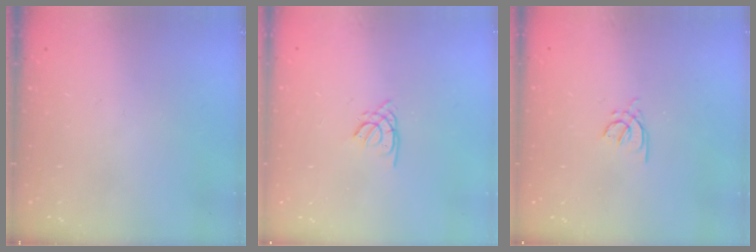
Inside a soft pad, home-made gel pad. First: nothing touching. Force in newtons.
{"total": 1.3, "press": 1.3, "slide": 0.4}
{"total": 2.8, "press": 2.7, "slide": 0.8}